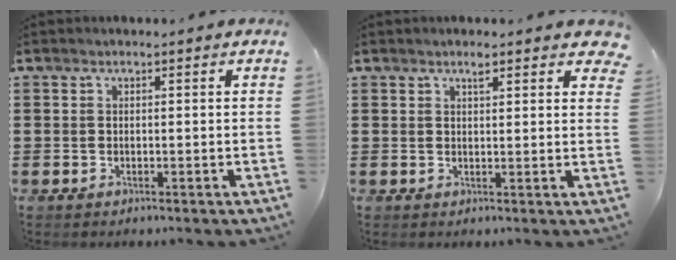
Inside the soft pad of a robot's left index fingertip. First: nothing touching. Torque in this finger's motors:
{"motor_torque": [0.70, -0.41, 0.02, 0.01]}